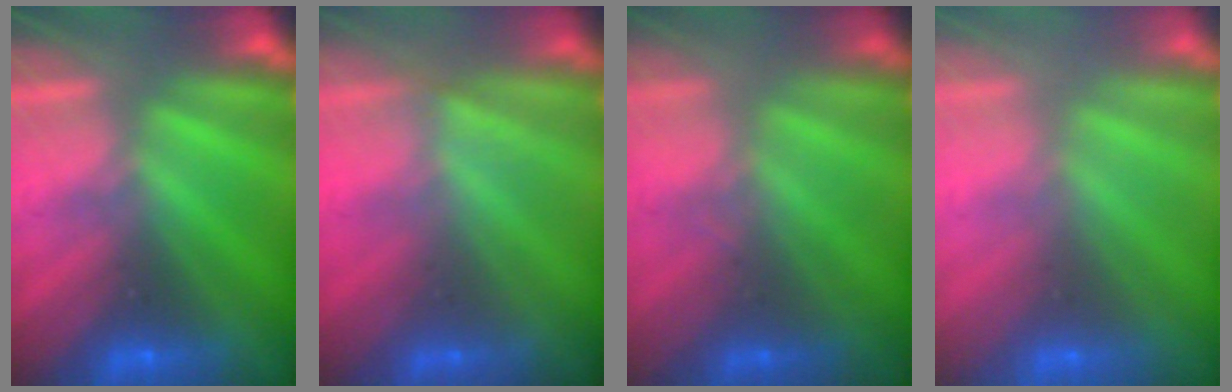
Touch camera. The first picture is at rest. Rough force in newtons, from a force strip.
{"total": 1.5}
{"total": 1.8}
{"total": 2.8}